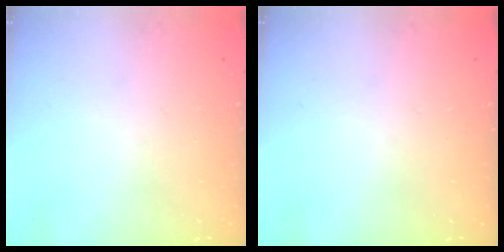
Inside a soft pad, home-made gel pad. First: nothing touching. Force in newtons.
{"total": 0.0}